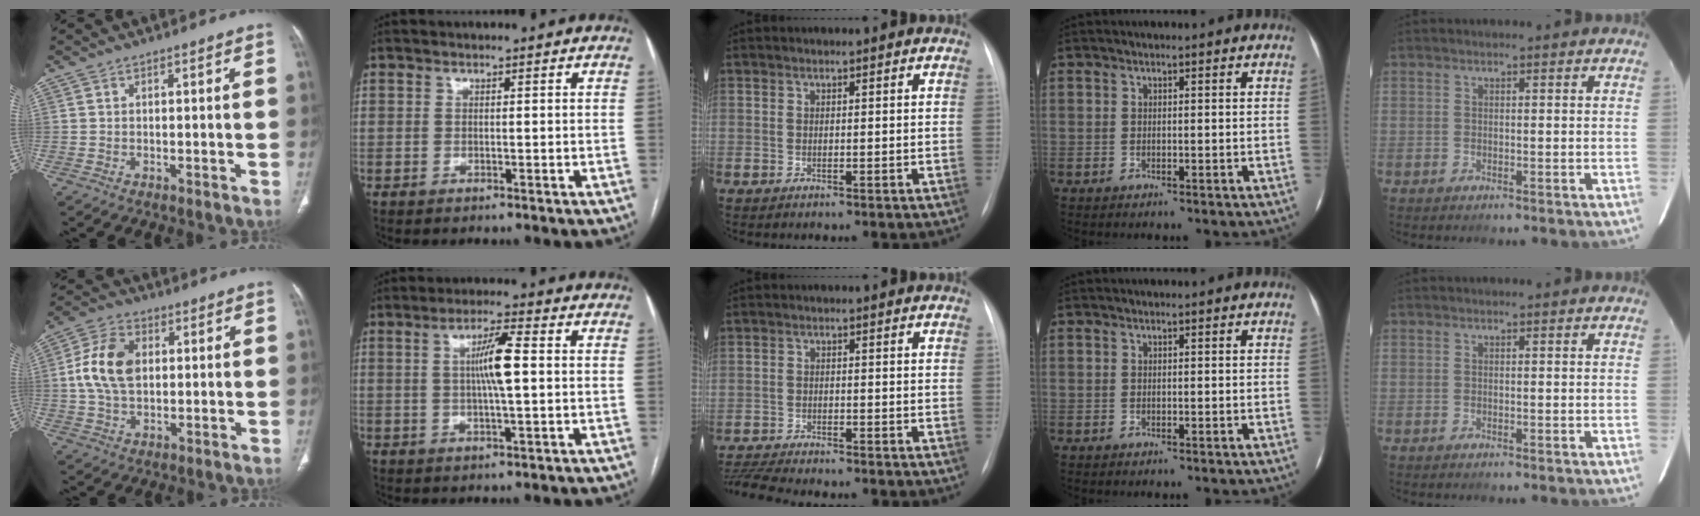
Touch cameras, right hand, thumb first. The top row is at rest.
{"thumb": {"total": 11.0, "force": [1.2, 7.2, 8.2], "torque": [-0.153, 0.011, 0.021]}, "index": {"total": 6.5, "force": [0.6, 0.3, 6.5], "torque": [-0.117, 0.002, 0.008]}, "middle": {"total": 8.5, "force": [-7.8, 0.2, 3.3], "torque": [-0.061, -0.015, -0.126]}}